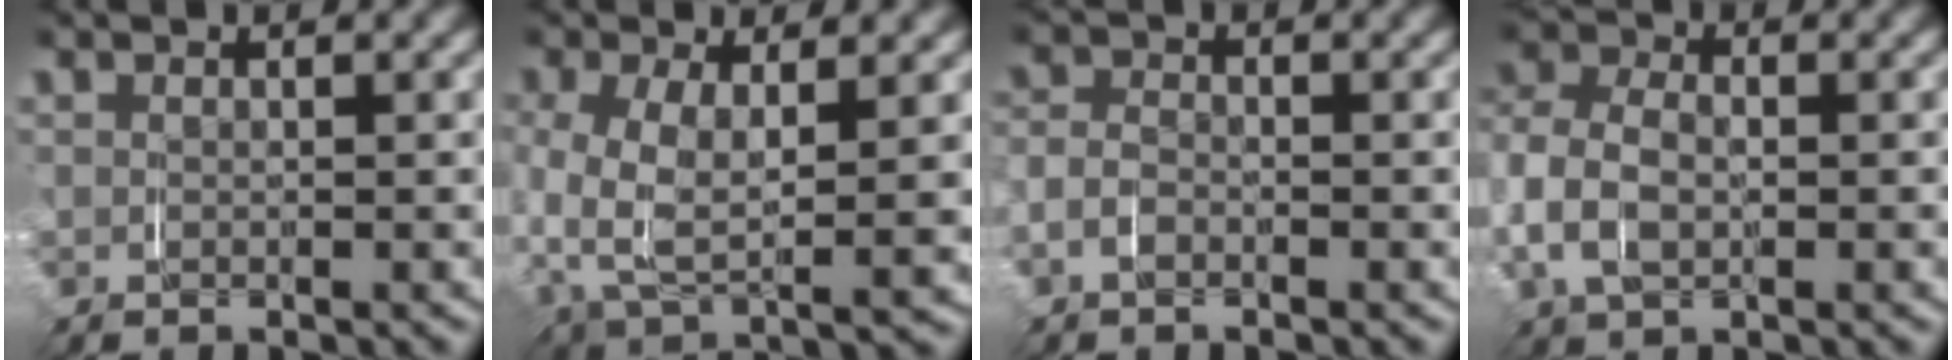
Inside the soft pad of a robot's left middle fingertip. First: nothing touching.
{"total": 2.3, "force": [0.5, 0.6, 2.2], "torque": [-0.043, -0.006, 0.006]}
{"total": 1.4, "force": [-1.1, 0.4, -0.7], "torque": [0.007, -0.002, -0.026]}
{"total": 2.0, "force": [-0.7, 1.6, 0.8], "torque": [-0.027, -0.003, -0.016]}